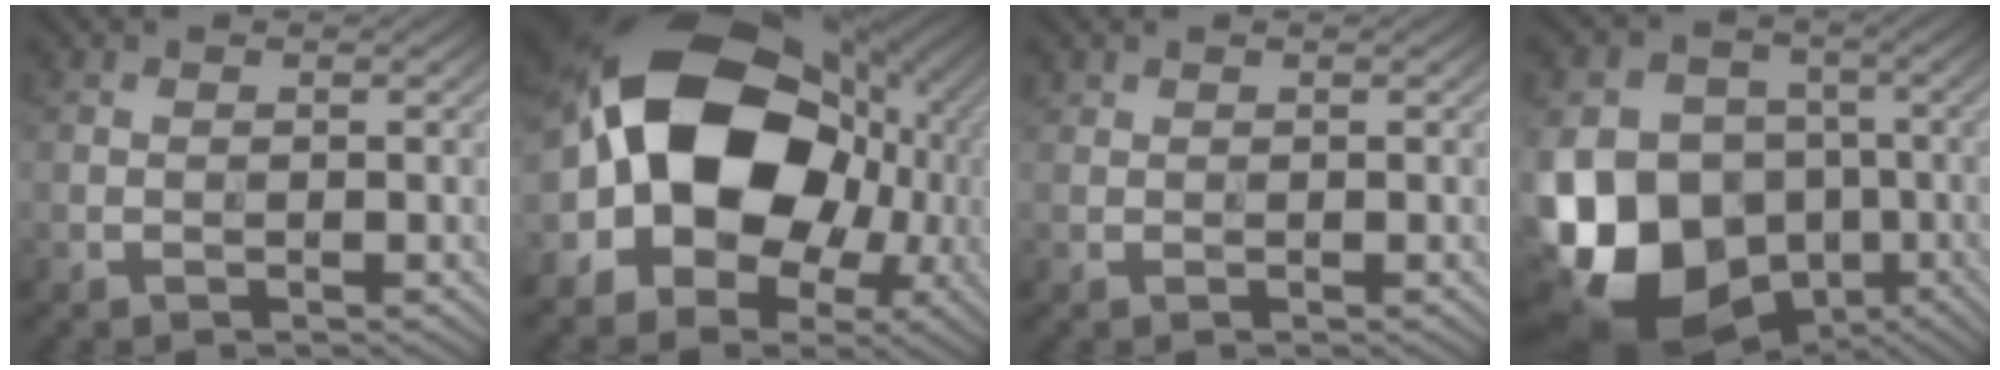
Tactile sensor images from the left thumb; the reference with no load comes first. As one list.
[{"total": 20.0, "force": [0.5, 14.9, 13.3], "torque": [-0.254, -0.013, 0.013]}, {"total": 0.6, "force": [0.5, 0.0, -0.1], "torque": [-0.002, 0.001, 0.014]}, {"total": 20.1, "force": [-7.3, 15.9, 10.0], "torque": [-0.233, -0.029, -0.136]}]